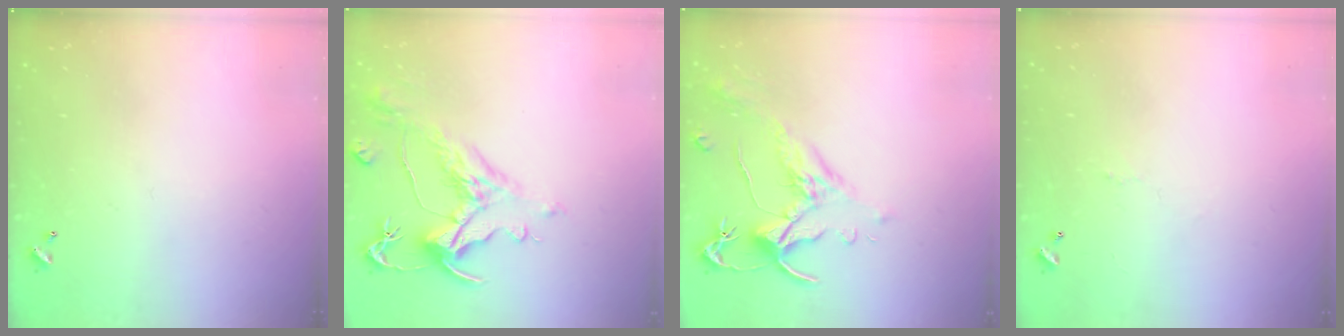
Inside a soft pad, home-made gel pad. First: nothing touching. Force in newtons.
{"total": 1.8, "press": 1.1, "slide": 1.4}
{"total": 1.5, "press": 1.0, "slide": 1.1}
{"total": 1.6, "press": 1.5, "slide": 0.5}